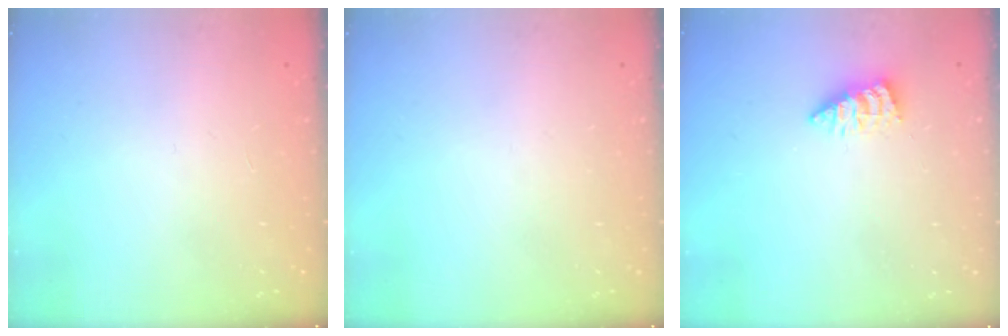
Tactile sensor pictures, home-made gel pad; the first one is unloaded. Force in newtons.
{"total": 0.0}
{"total": 2.5, "press": 2.5, "slide": 0.1}